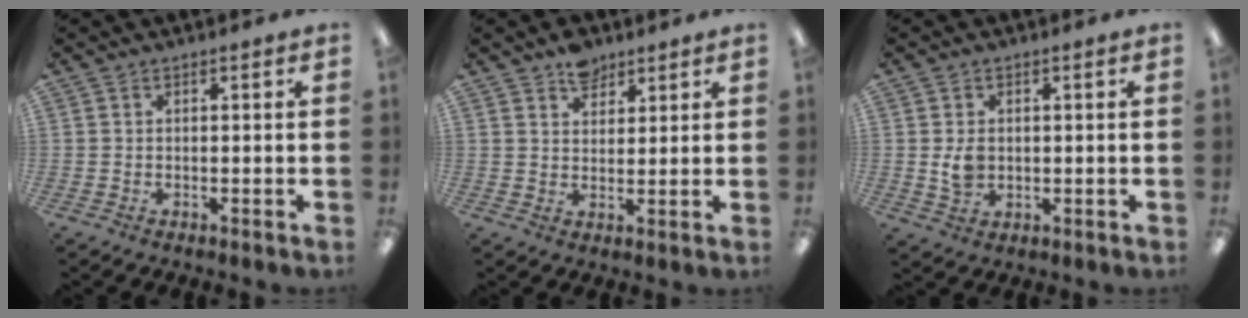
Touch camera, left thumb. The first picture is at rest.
{"total": 5.7, "force": [4.3, 3.5, 1.5], "torque": [-0.011, -0.019, 0.075]}
{"total": 4.4, "force": [0.3, 3.3, 2.8], "torque": [-0.045, -0.003, 0.002]}